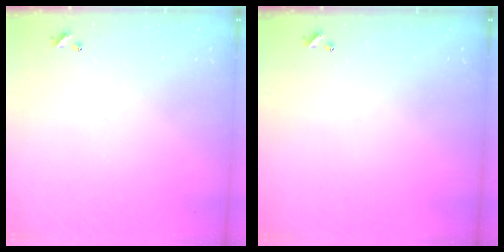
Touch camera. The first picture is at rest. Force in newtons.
{"total": 0.0}